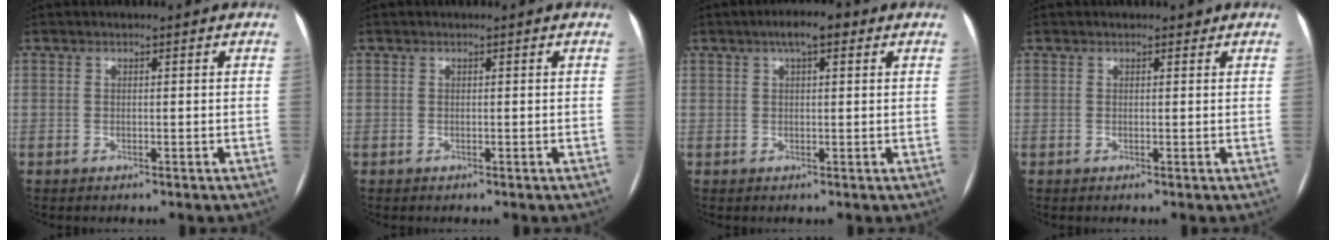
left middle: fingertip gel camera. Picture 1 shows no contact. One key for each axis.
{"total": 0.0}
{"total": 4.3, "fx": 2.3, "fy": 1.3, "fz": 3.5, "tx": -0.058, "ty": 0.018, "tz": 0.033}
{"total": 1.0, "fx": 0.7, "fy": 0.6, "fz": 0.3, "tx": -0.004, "ty": 0.006, "tz": 0.007}